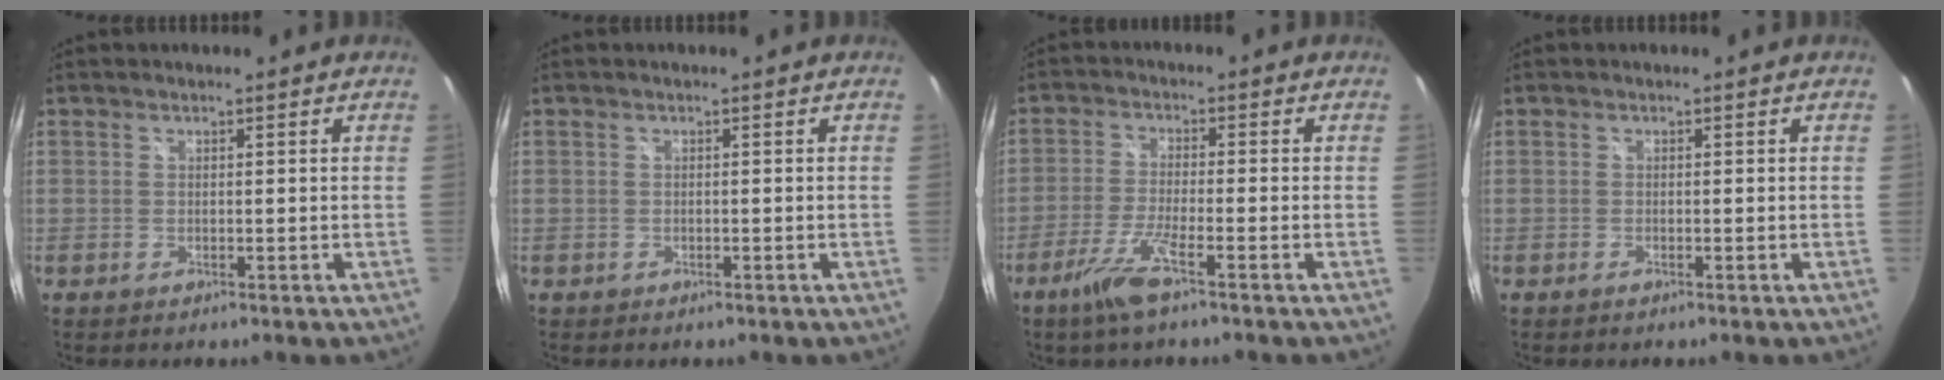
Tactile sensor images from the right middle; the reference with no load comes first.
{"total": 0.6, "force": [-0.4, 0.4, 0.1], "torque": [-0.005, -0.002, -0.006]}
{"total": 6.8, "force": [-4.4, 0.2, 5.1], "torque": [-0.119, -0.012, -0.087]}
{"total": 0.5, "force": [-0.5, 0.0, 0.3], "torque": [-0.003, -0.001, -0.010]}